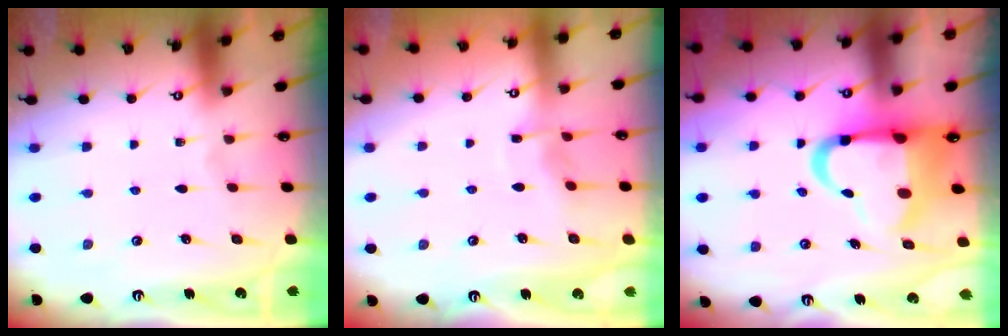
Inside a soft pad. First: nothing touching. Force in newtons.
{"total": 4.3, "press": 4.2, "slide": 0.6}
{"total": 13.0, "press": 12.6, "slide": 2.9}